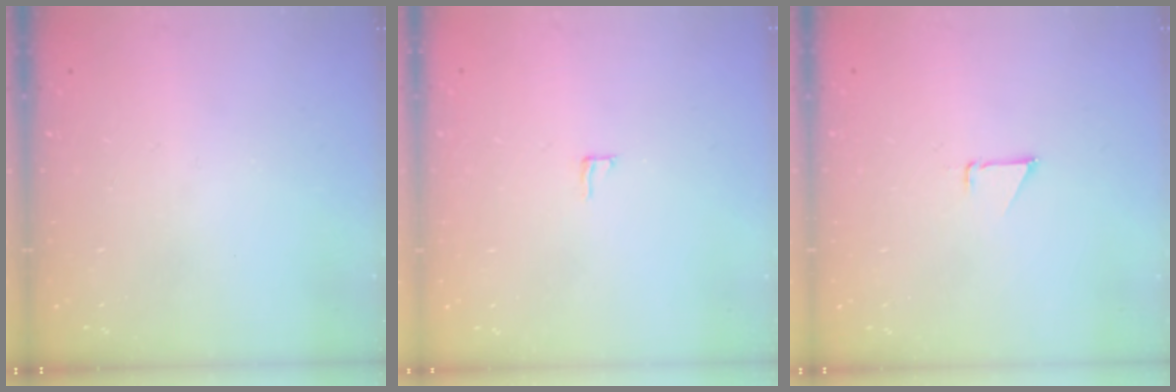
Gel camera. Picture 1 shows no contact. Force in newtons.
{"total": 3.1, "press": 3.1, "slide": 0.2}
{"total": 0.8, "press": 0.8, "slide": 0.1}